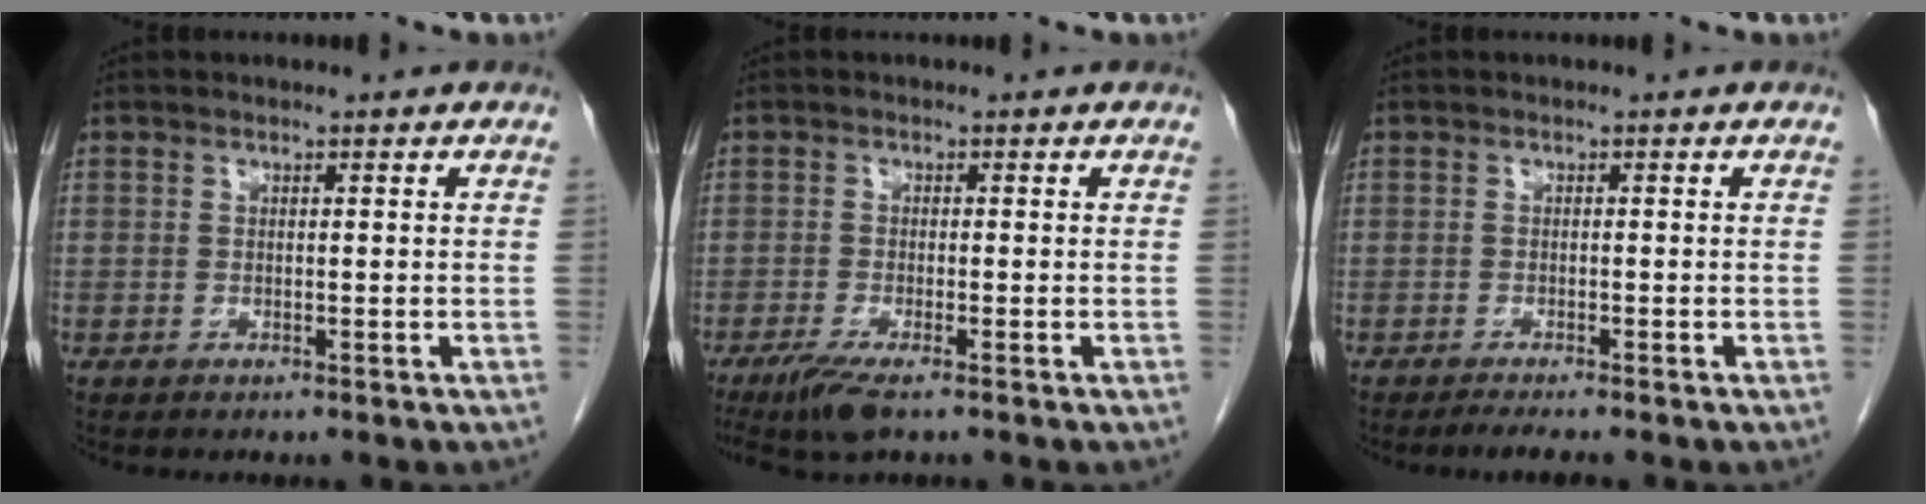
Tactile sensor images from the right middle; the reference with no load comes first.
{"total": 4.7, "force": [-3.3, 0.6, 3.3], "torque": [-0.065, -0.014, -0.059]}
{"total": 2.5, "force": [-2.1, -0.2, 1.4], "torque": [-0.026, -0.008, -0.033]}